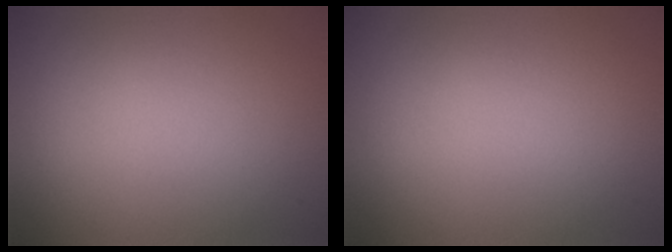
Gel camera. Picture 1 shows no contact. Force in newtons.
{"total": 0.0}